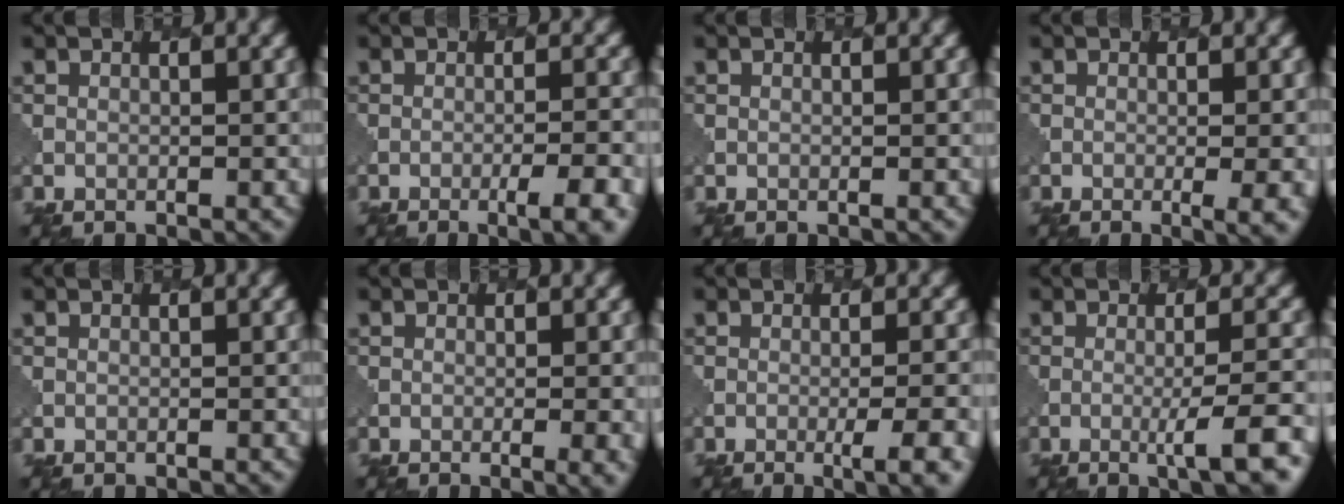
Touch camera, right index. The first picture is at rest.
{"total": 5.3, "force": [-2.7, 1.5, 4.3], "torque": [-0.047, 0.009, -0.030]}
{"total": 0.0}
{"total": 4.4, "force": [-0.8, 1.7, 4.0], "torque": [-0.032, 0.001, -0.008]}
{"total": 0.0}
{"total": 3.2, "force": [-0.8, 1.1, 2.9], "torque": [-0.025, 0.001, -0.011]}
{"total": 5.5, "force": [-1.9, 1.8, 4.8], "torque": [-0.044, 0.006, -0.019]}
{"total": 4.6, "force": [-1.6, 0.4, 4.3], "torque": [-0.062, 0.005, -0.037]}